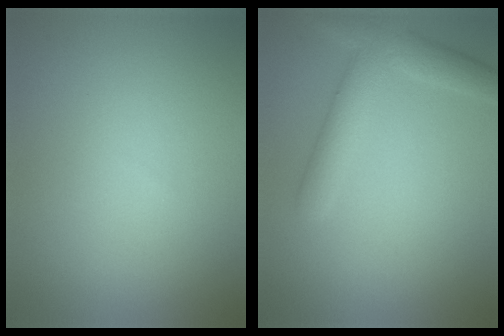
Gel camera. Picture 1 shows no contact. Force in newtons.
{"total": 4.4, "press": 4.4, "slide": 0.2}